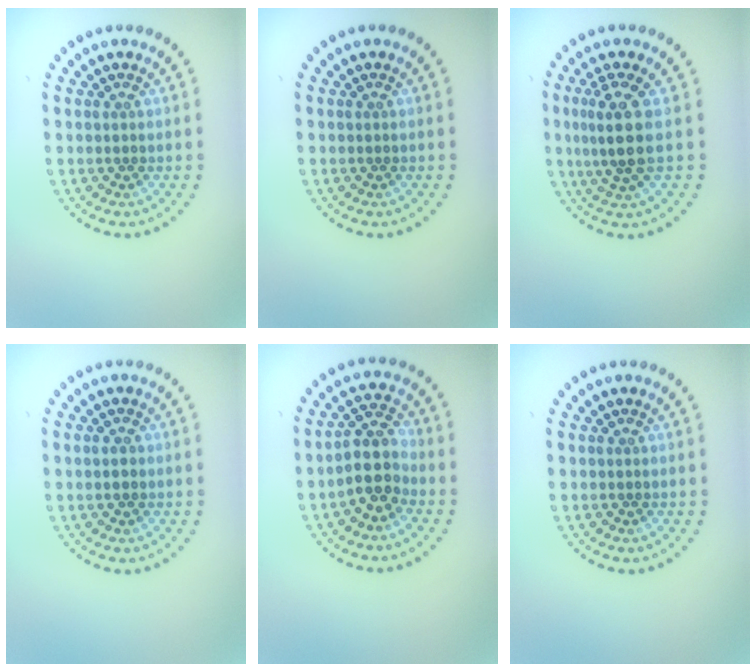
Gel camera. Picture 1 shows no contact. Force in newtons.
{"total": 0.0}
{"total": 3.4, "press": 2.7, "slide": 2.2}
{"total": 1.5, "press": 1.4, "slide": 0.2}
{"total": 3.5, "press": 3.0, "slide": 1.7}
{"total": 0.0}